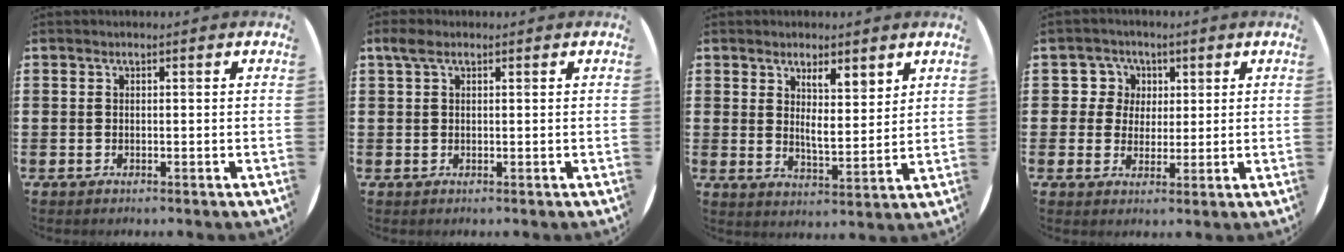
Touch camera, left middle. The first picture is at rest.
{"total": 1.7, "force": [0.8, 0.8, 1.2], "torque": [-0.026, 0.007, 0.014]}
{"total": 4.6, "force": [3.3, 1.4, 2.9], "torque": [-0.056, -0.009, 0.056]}
{"total": 4.2, "force": [1.6, 3.9, 0.1], "torque": [-0.007, 0.008, 0.025]}